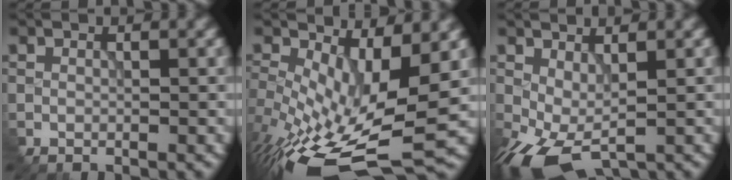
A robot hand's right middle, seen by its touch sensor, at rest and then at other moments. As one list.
[{"total": 11.0, "force": [-2.2, 4.7, 9.7], "torque": [-0.192, -0.035, -0.026]}, {"total": 5.4, "force": [-1.5, 2.7, 4.4], "torque": [-0.109, -0.005, -0.027]}]